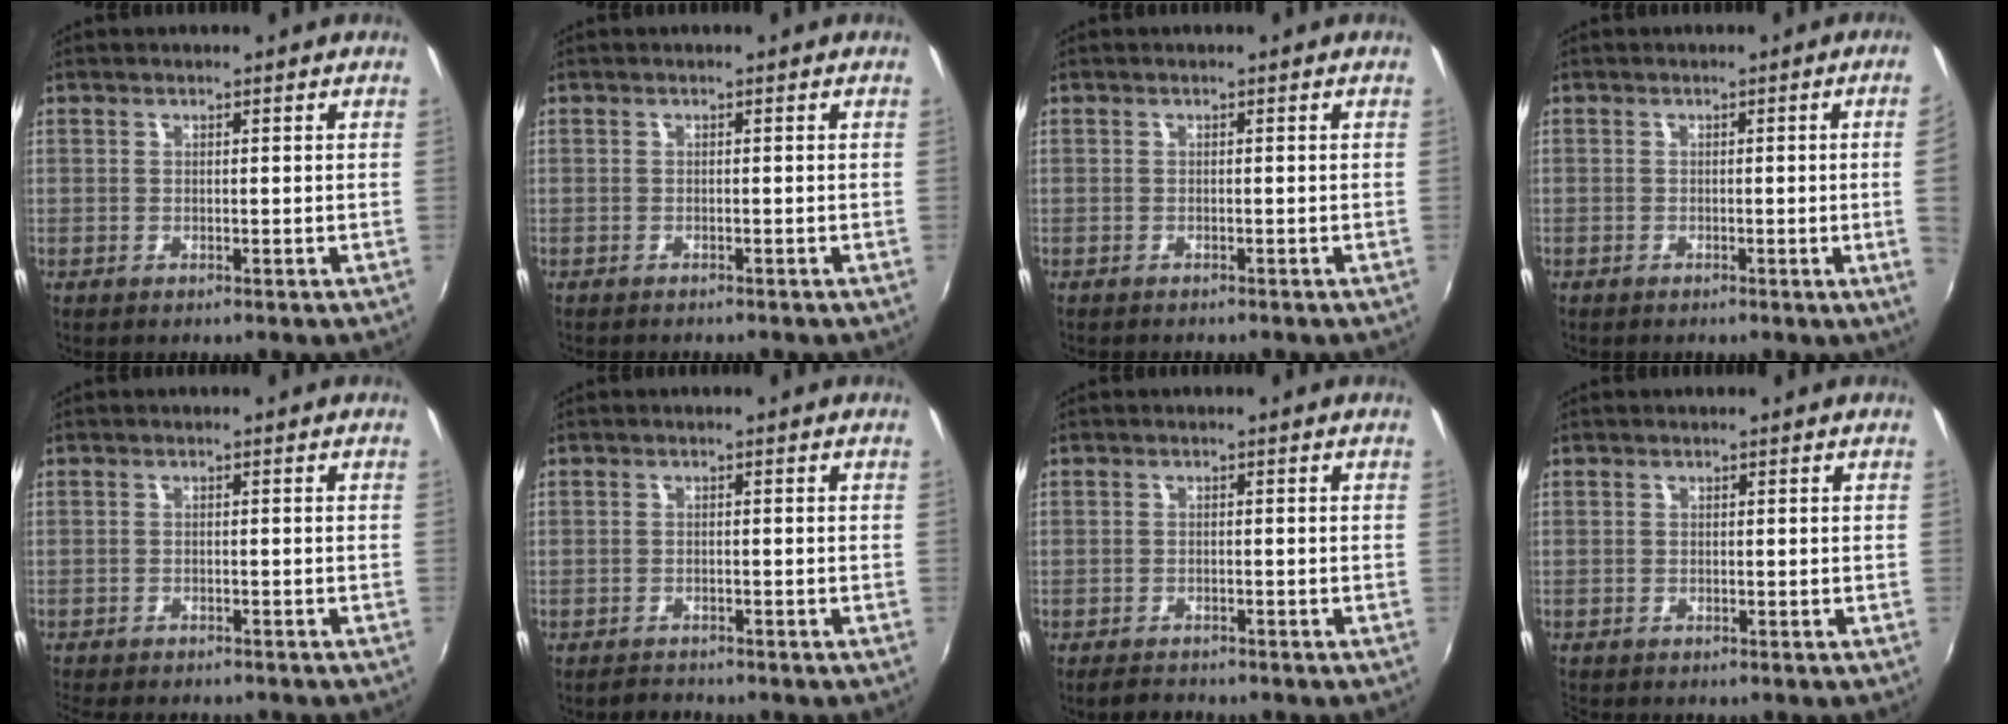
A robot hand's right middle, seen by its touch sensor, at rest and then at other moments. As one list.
[{"total": 1.3, "force": [-1.2, 0.3, 0.4], "torque": [-0.011, -0.008, -0.018]}, {"total": 1.0, "force": [-0.9, 0.2, 0.3], "torque": [-0.008, -0.006, -0.015]}, {"total": 4.2, "force": [-0.1, -2.0, 3.7], "torque": [-0.058, -0.010, 0.004]}, {"total": 6.8, "force": [-6.1, 1.5, 2.6], "torque": [-0.066, -0.020, -0.096]}, {"total": 1.8, "force": [-1.7, 0.5, 0.0], "torque": [-0.007, -0.001, -0.031]}, {"total": 2.7, "force": [-2.5, 0.9, 0.7], "torque": [-0.025, -0.007, -0.042]}, {"total": 0.8, "force": [-0.8, 0.2, 0.2], "torque": [-0.005, -0.002, -0.014]}]